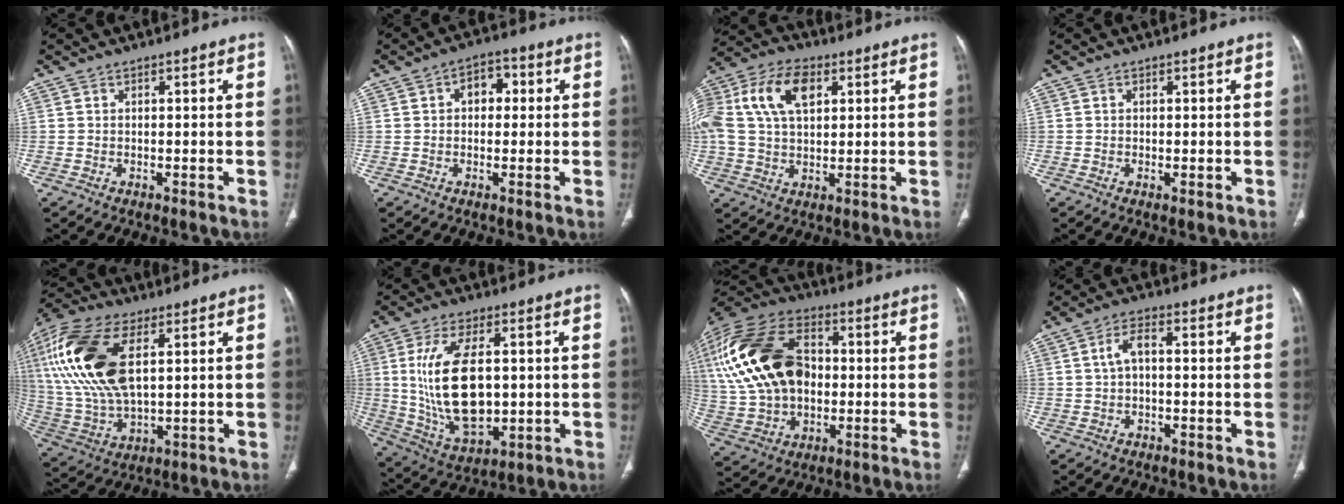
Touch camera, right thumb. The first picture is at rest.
{"total": 5.3, "force": [0.9, 3.7, 3.7], "torque": [-0.031, 0.013, 0.008]}
{"total": 19.3, "force": [6.3, 12.0, 13.8], "torque": [-0.305, 0.031, 0.111]}
{"total": 0.8, "force": [-0.2, 0.2, 0.7], "torque": [-0.017, -0.004, -0.003]}
{"total": 22.1, "force": [6.0, 10.9, 18.3], "torque": [-0.398, -0.008, 0.113]}
{"total": 17.5, "force": [1.3, 9.1, 14.9], "torque": [-0.278, -0.012, 0.039]}
{"total": 26.6, "force": [2.5, 17.8, 19.5], "torque": [-0.412, 0.017, 0.053]}
{"total": 3.9, "force": [0.1, 2.0, 3.4], "torque": [-0.066, 0.015, -0.002]}